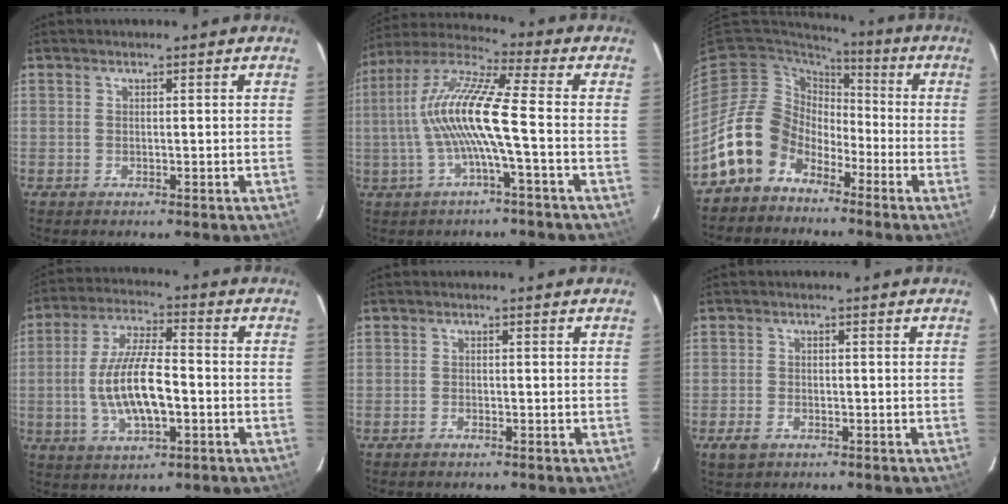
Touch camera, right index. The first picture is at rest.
{"total": 13.1, "force": [-1.9, 0.5, 13.0], "torque": [-0.250, 0.008, -0.035]}
{"total": 13.0, "force": [-7.4, 9.9, 4.0], "torque": [-0.090, 0.025, -0.136]}
{"total": 12.8, "force": [-2.4, 4.5, 11.8], "torque": [-0.237, 0.001, -0.037]}
{"total": 0.8, "force": [-0.8, 0.2, 0.2], "torque": [-0.010, 0.001, -0.018]}
{"total": 3.3, "force": [-2.0, 2.0, 1.7], "torque": [-0.041, -0.004, -0.035]}